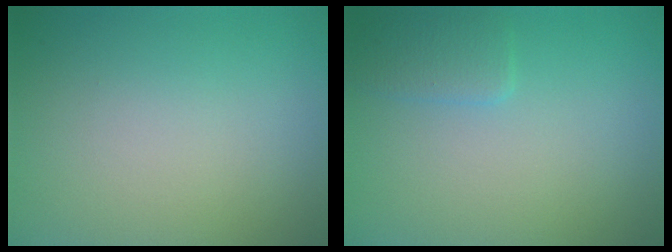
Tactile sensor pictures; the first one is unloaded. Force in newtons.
{"total": 1.7, "press": 1.7, "slide": 0.3}